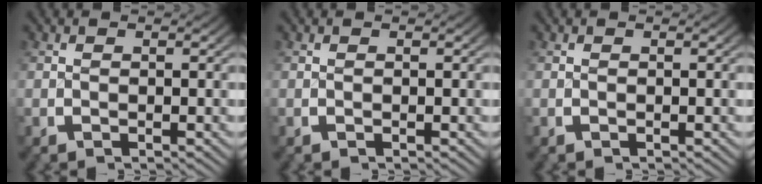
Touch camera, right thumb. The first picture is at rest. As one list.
[{"total": 0.0}, {"total": 0.0}]